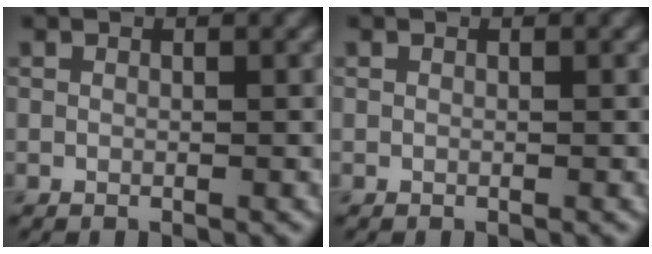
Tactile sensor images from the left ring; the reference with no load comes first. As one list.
[{"total": 0.0}]